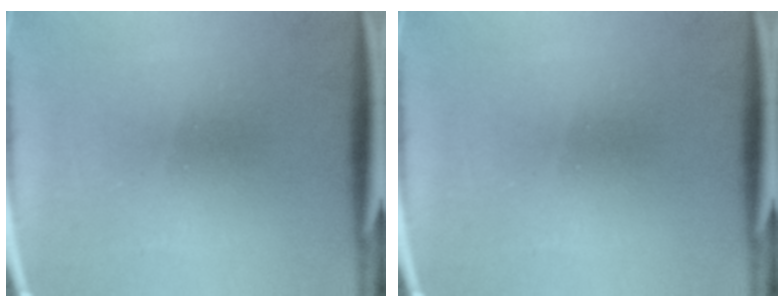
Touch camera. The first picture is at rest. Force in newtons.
{"total": 0.0}